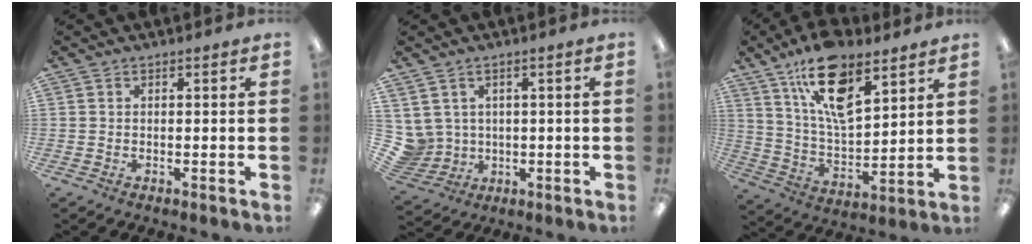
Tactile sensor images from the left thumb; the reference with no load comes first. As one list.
[{"total": 5.5, "force": [1.6, 5.2, 0.9], "torque": [-0.058, -0.007, 0.034]}, {"total": 17.1, "force": [10.9, 7.3, 11.0], "torque": [-0.194, -0.042, 0.191]}]